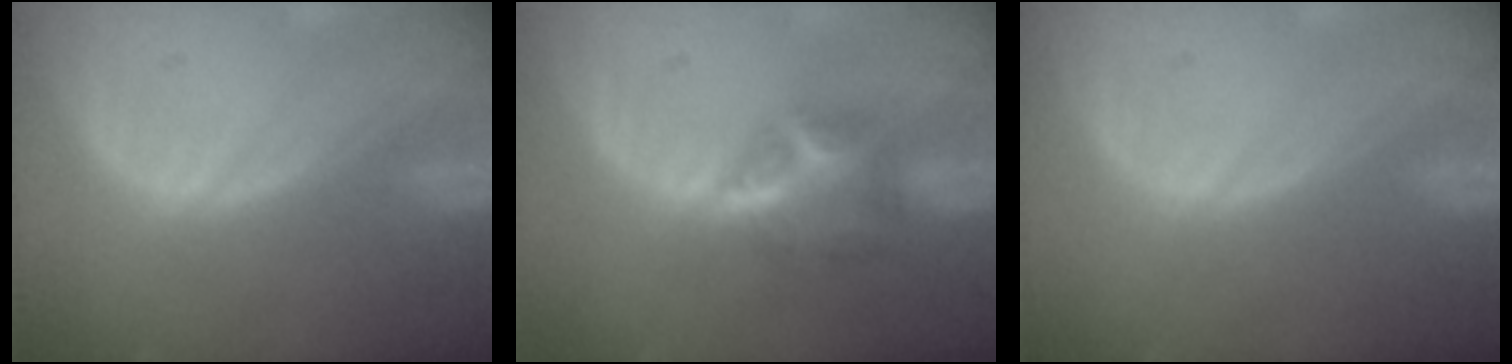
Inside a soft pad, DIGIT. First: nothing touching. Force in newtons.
{"total": 5.8, "press": 5.6, "slide": 1.5}
{"total": 0.0}